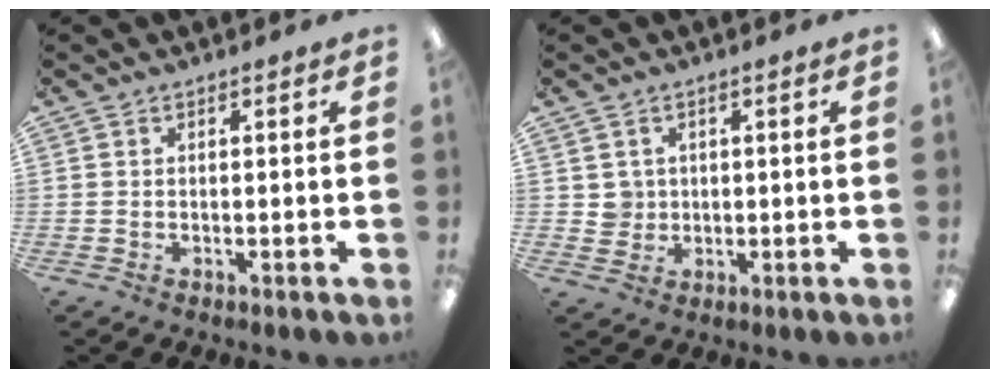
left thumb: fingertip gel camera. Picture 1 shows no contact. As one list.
[{"total": 3.2, "force": [1.1, 3.0, 0.1], "torque": [-0.004, 0.002, 0.019]}]